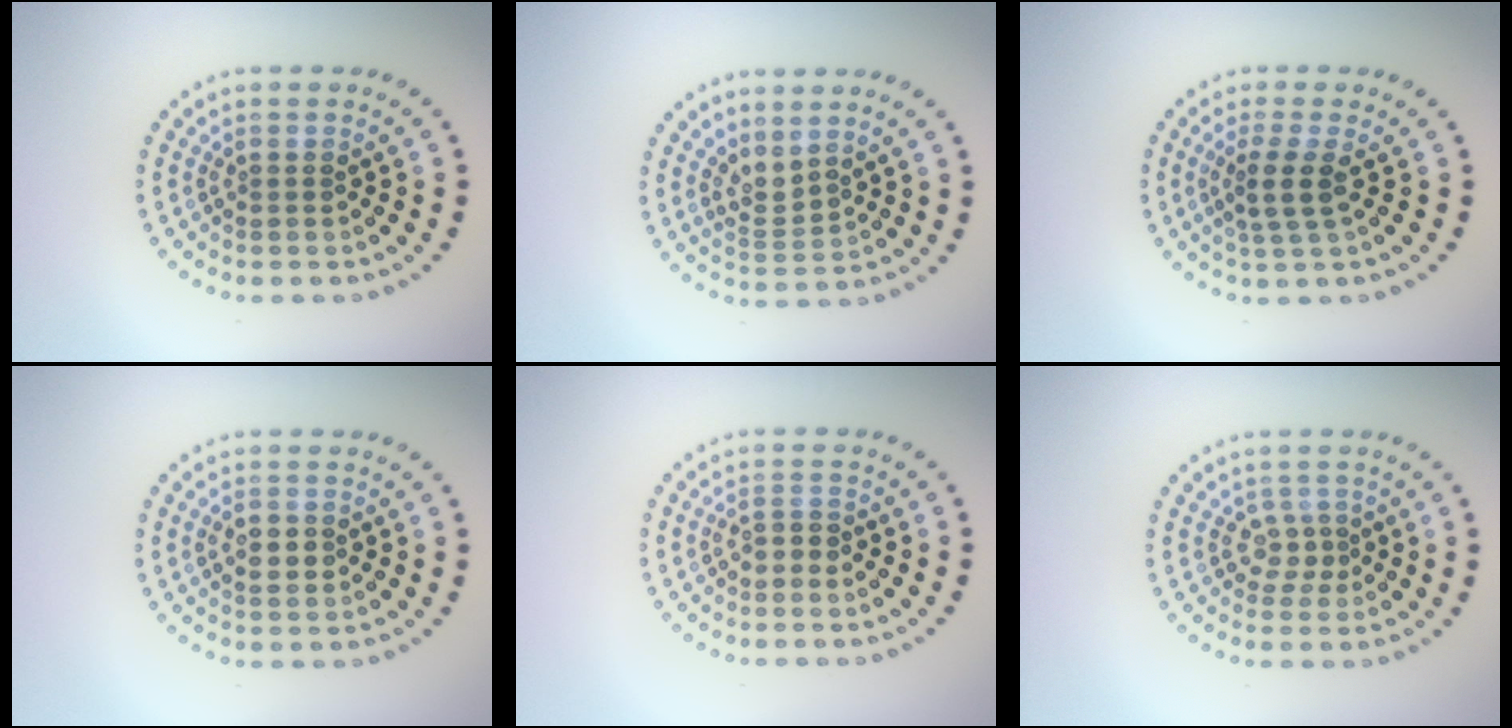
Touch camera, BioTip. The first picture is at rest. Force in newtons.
{"total": 2.2, "press": 1.5, "slide": 1.6}
{"total": 2.4, "press": 2.0, "slide": 1.4}
{"total": 1.8, "press": 1.8, "slide": 0.1}
{"total": 1.1, "press": 1.0, "slide": 0.5}
{"total": 1.7, "press": 1.3, "slide": 1.1}